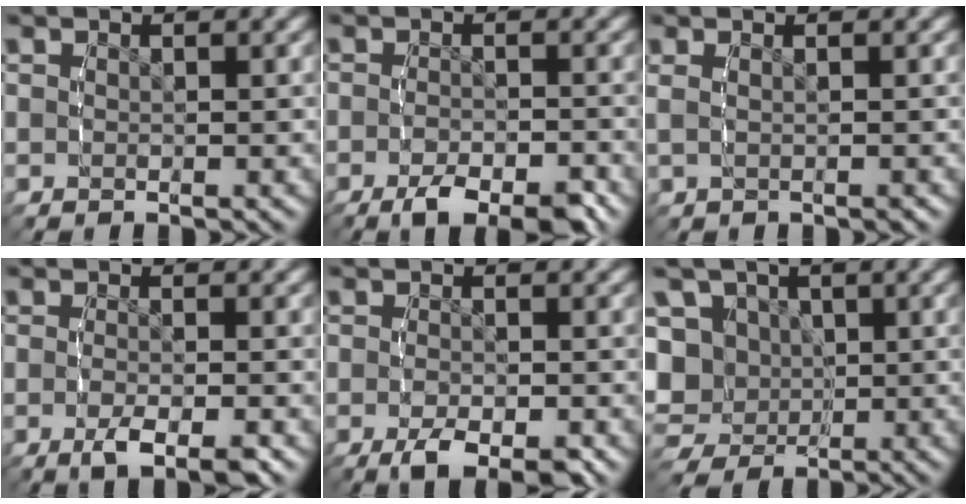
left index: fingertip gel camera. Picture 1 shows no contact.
{"total": 5.1, "force": [-3.2, 1.9, 3.4], "torque": [-0.063, -0.015, -0.051]}
{"total": 1.2, "force": [0.1, 0.5, 1.1], "torque": [-0.029, 0.003, 0.005]}
{"total": 3.9, "force": [-2.1, 1.1, 3.1], "torque": [-0.061, -0.013, -0.031]}
{"total": 4.7, "force": [-2.6, 1.9, 3.4], "torque": [-0.067, -0.020, -0.035]}
{"total": 11.6, "force": [-0.8, 10.7, 4.5], "torque": [-0.139, -0.042, -0.010]}